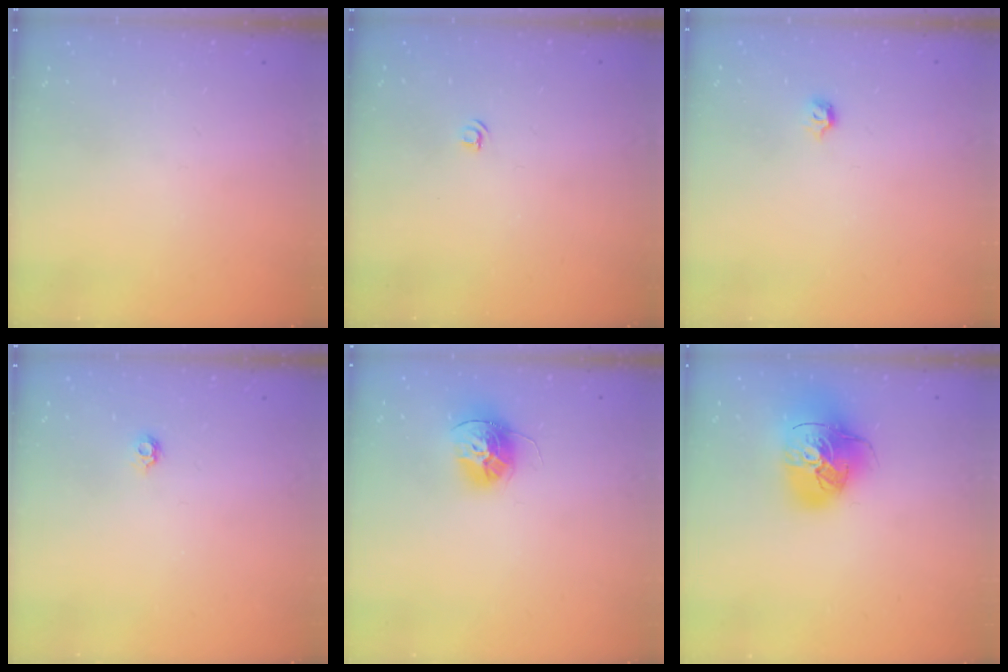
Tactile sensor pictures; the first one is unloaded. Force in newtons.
{"total": 3.5, "press": 3.4, "slide": 0.5}
{"total": 3.2, "press": 3.1, "slide": 0.7}
{"total": 4.6, "press": 4.6, "slide": 0.7}
{"total": 12.8, "press": 12.7, "slide": 1.3}
{"total": 17.1, "press": 17.0, "slide": 2.5}